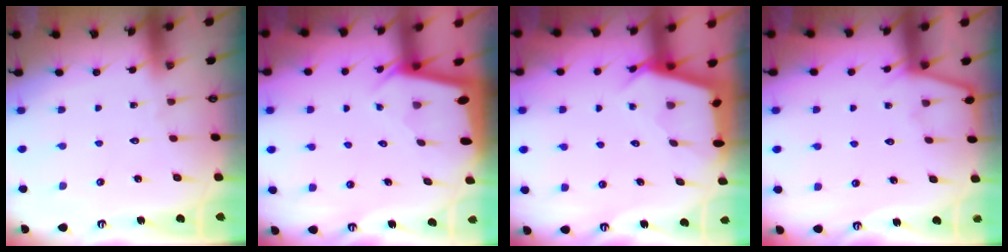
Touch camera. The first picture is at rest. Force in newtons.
{"total": 1.8, "press": 1.8, "slide": 0.1}
{"total": 2.9, "press": 2.9, "slide": 0.3}
{"total": 3.9, "press": 3.9, "slide": 0.5}